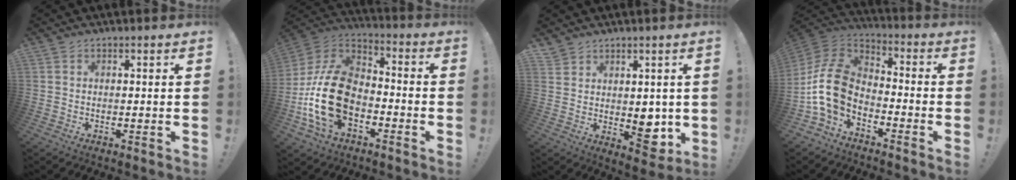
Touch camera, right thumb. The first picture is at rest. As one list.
[{"total": 22.0, "force": [-6.0, 14.4, 15.6], "torque": [-0.306, 0.038, -0.090]}, {"total": 7.9, "force": [1.1, 6.4, 4.5], "torque": [-0.035, -0.020, 0.033]}, {"total": 14.9, "force": [-4.5, 10.1, 10.0], "torque": [-0.195, 0.023, -0.074]}]